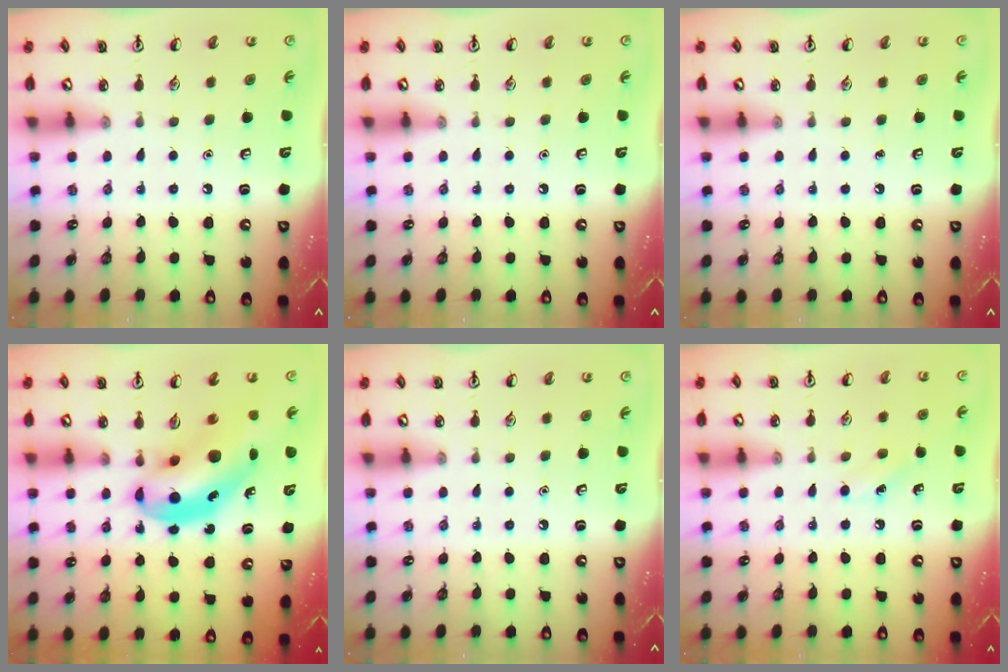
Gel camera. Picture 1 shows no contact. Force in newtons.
{"total": 0.0}
{"total": 0.0}
{"total": 10.7, "press": 10.2, "slide": 3.3}
{"total": 0.0}
{"total": 4.9, "press": 4.6, "slide": 1.6}